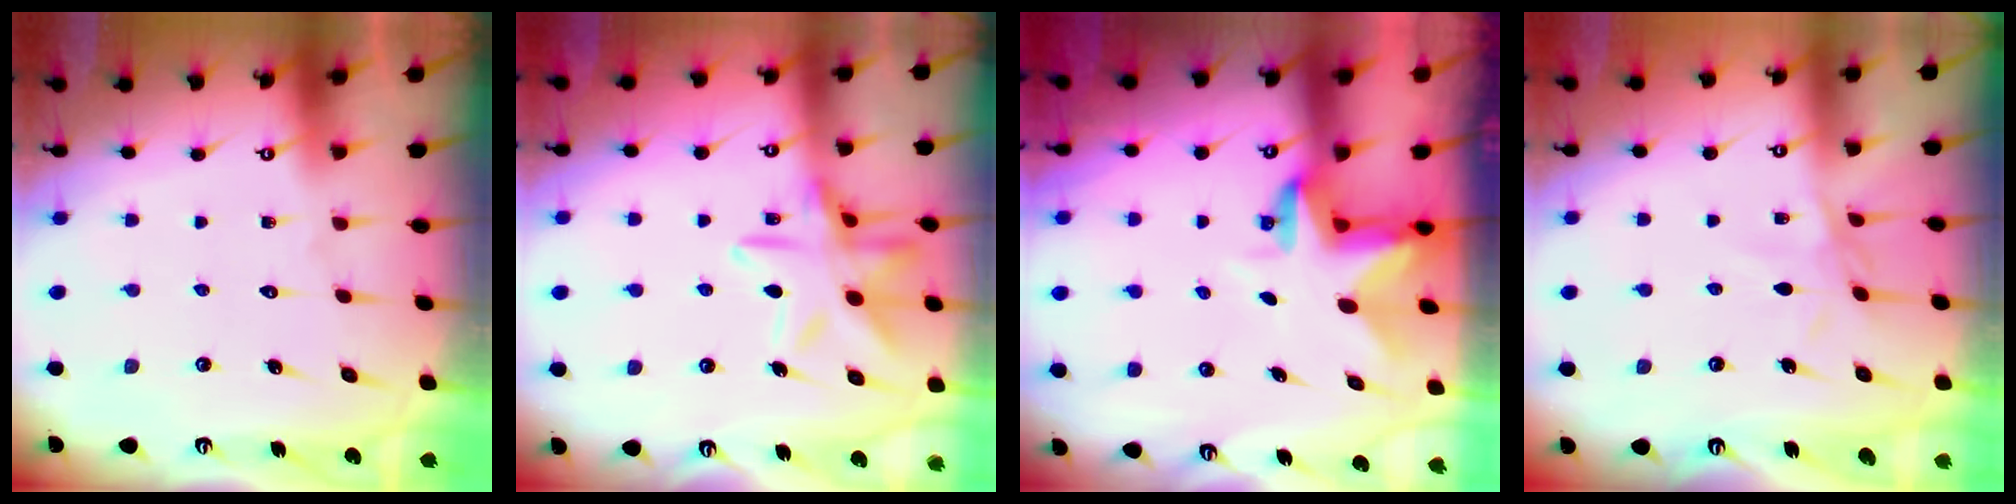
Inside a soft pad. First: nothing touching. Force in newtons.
{"total": 14.8, "press": 14.7, "slide": 1.0}
{"total": 3.2, "press": 3.2, "slide": 0.5}
{"total": 3.9, "press": 3.9, "slide": 0.4}